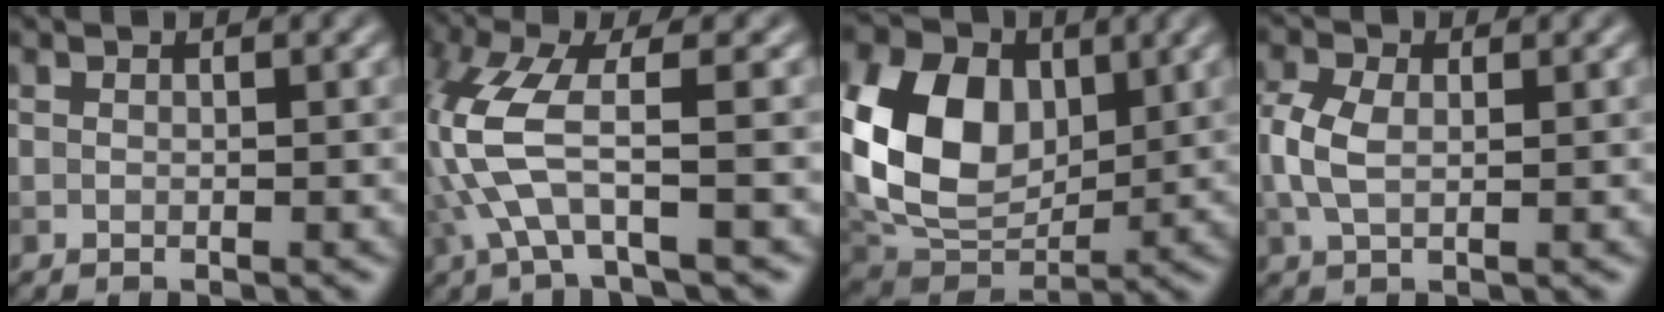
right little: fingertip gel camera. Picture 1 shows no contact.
{"total": 6.6, "force": [-1.3, 1.7, 6.3], "torque": [-0.165, 0.004, -0.027]}
{"total": 11.0, "force": [1.8, 7.8, 7.5], "torque": [-0.168, 0.001, 0.029]}
{"total": 3.1, "force": [0.0, 1.9, 2.5], "torque": [-0.062, 0.002, 0.000]}